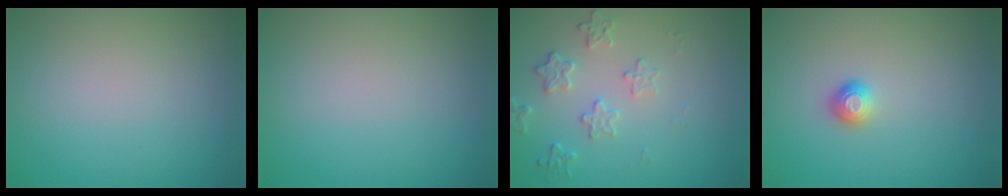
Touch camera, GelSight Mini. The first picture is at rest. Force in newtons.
{"total": 0.0}
{"total": 2.2, "press": 1.6, "slide": 1.6}
{"total": 1.1, "press": 1.0, "slide": 0.4}